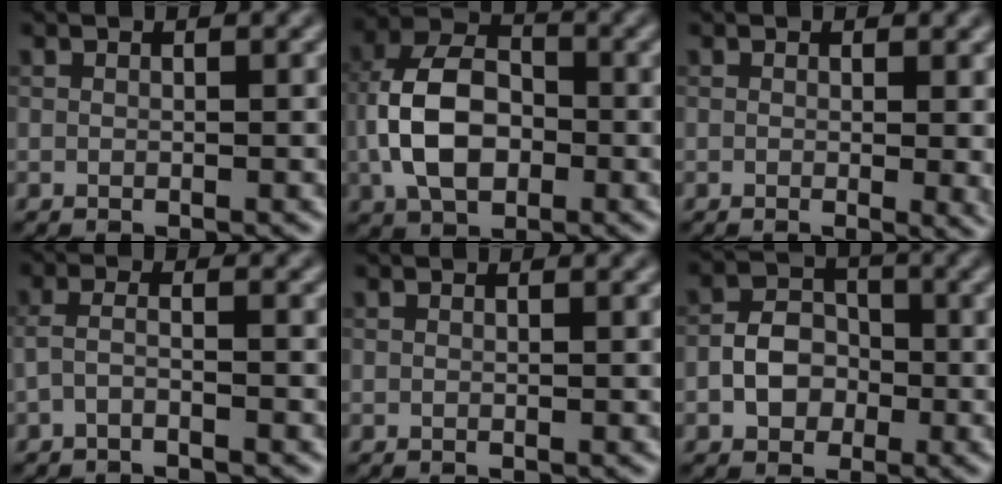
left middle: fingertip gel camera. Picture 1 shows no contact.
{"total": 7.3, "force": [-1.3, 4.7, 5.5], "torque": [-0.108, 0.012, -0.031]}
{"total": 2.3, "force": [0.2, 0.7, 2.2], "torque": [-0.025, -0.006, 0.003]}
{"total": 1.8, "force": [-1.1, 0.4, 1.4], "torque": [-0.026, -0.002, -0.031]}
{"total": 0.0}
{"total": 3.8, "force": [-1.2, 2.9, 2.1], "torque": [-0.015, 0.004, -0.028]}